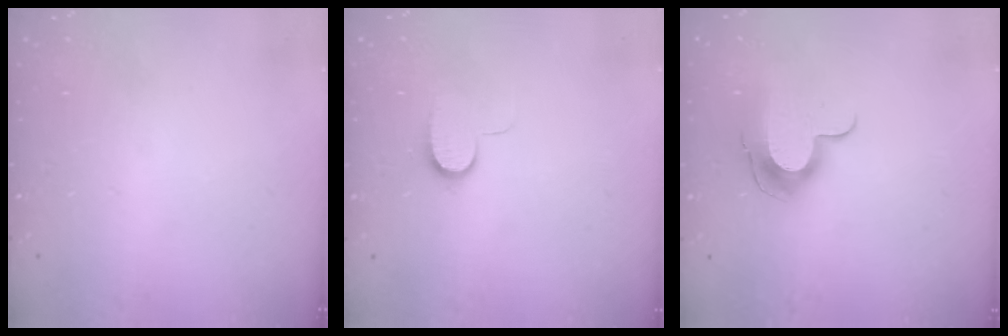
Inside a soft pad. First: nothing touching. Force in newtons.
{"total": 7.1, "press": 7.1, "slide": 0.7}
{"total": 10.2, "press": 10.2, "slide": 0.2}